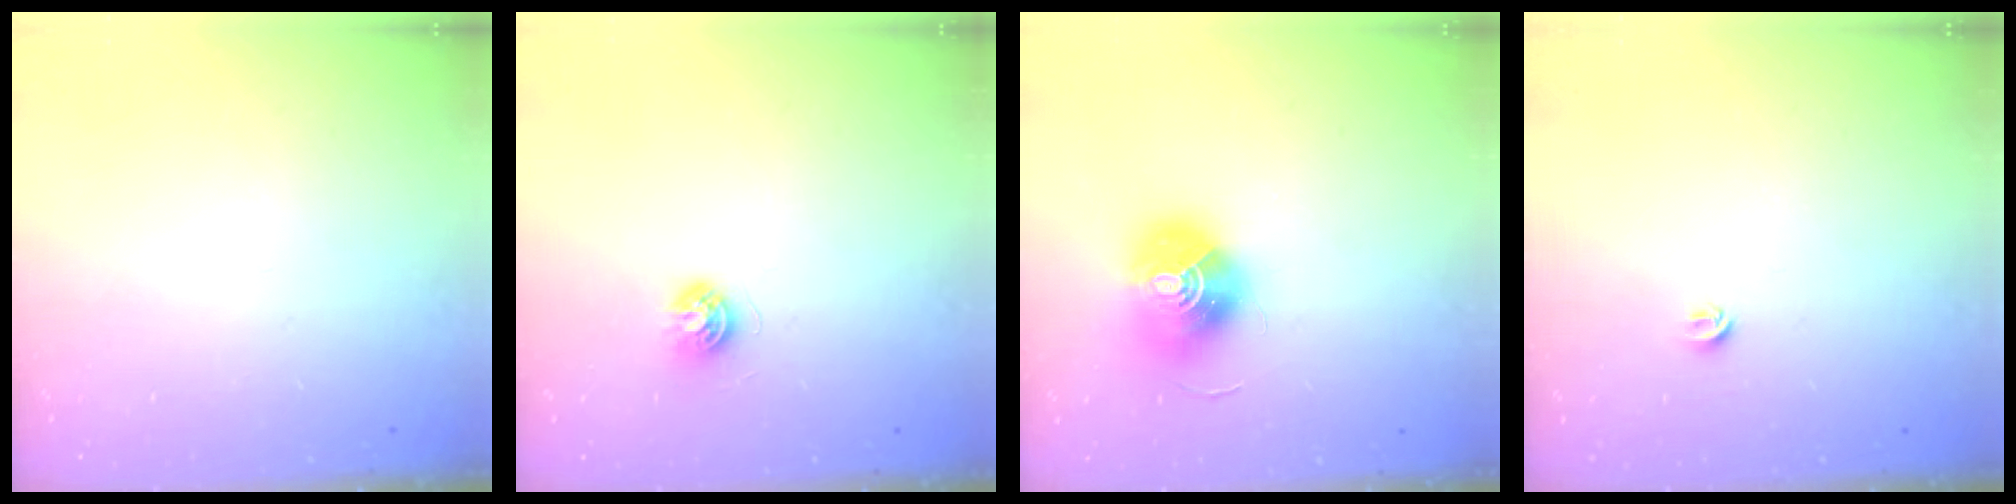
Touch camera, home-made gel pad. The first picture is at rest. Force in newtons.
{"total": 5.4, "press": 5.4, "slide": 0.5}
{"total": 14.4, "press": 14.4, "slide": 0.5}
{"total": 3.9, "press": 3.8, "slide": 0.3}